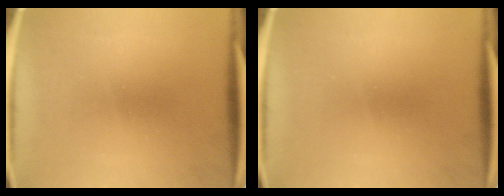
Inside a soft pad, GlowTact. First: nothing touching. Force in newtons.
{"total": 0.0}